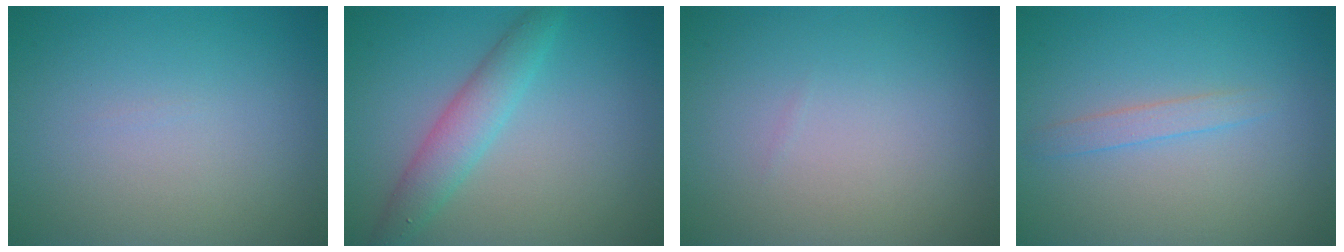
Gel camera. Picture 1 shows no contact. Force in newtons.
{"total": 3.0, "press": 3.0, "slide": 0.1}
{"total": 0.0}
{"total": 1.3, "press": 1.3, "slide": 0.0}